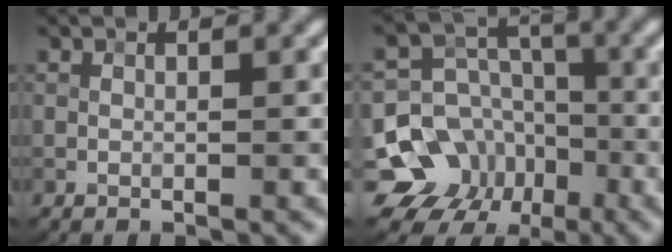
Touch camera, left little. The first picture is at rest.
{"total": 9.8, "force": [-4.9, 8.2, 2.5], "torque": [-0.040, 0.002, -0.099]}